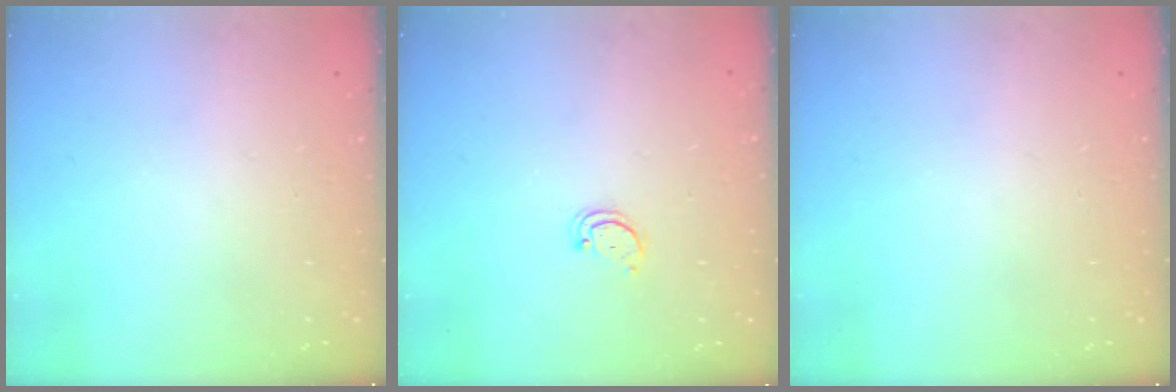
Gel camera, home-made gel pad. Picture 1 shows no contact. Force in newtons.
{"total": 2.2, "press": 2.1, "slide": 0.4}
{"total": 0.0}